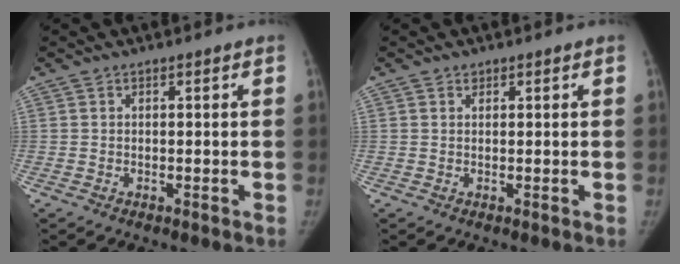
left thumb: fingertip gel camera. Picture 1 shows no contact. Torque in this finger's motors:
{"motor_torque": [0.15, -0.03, -0.03, -0.25, 0.04]}